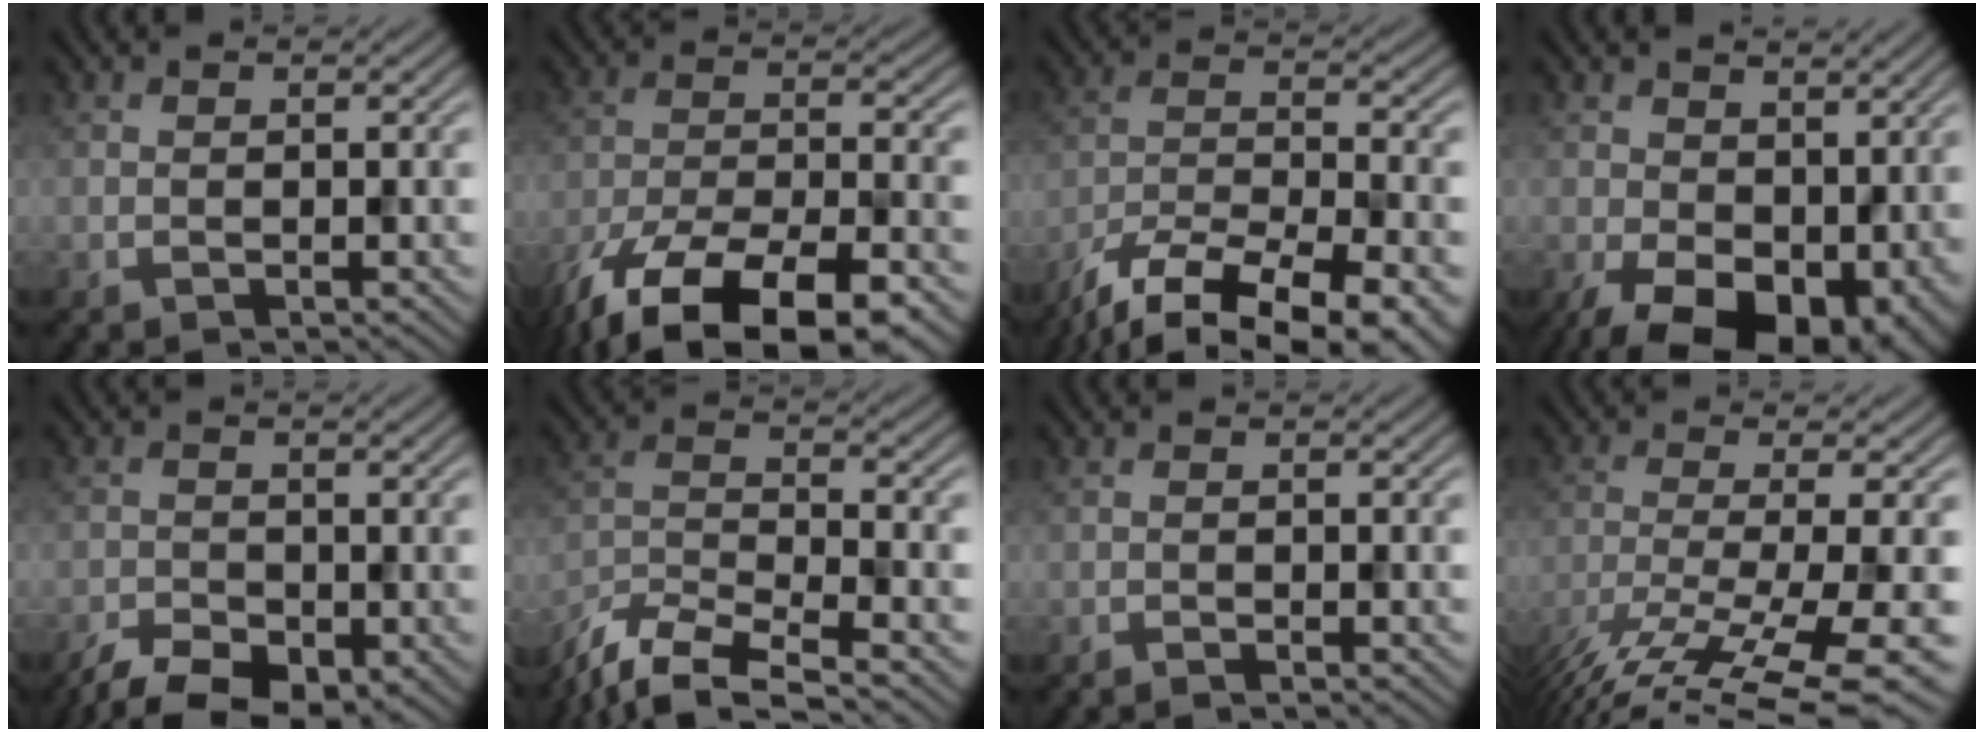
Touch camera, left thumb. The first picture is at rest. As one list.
[{"total": 16.4, "force": [-12.0, 5.6, 9.7], "torque": [-0.196, -0.047, -0.184]}, {"total": 15.1, "force": [-11.8, 4.6, 8.3], "torque": [-0.168, -0.036, -0.179]}, {"total": 12.7, "force": [-2.6, 8.1, 9.4], "torque": [-0.168, -0.043, -0.020]}, {"total": 7.2, "force": [-4.8, 3.3, 4.3], "torque": [-0.082, -0.022, -0.080]}, {"total": 9.7, "force": [-7.8, 2.4, 5.3], "torque": [-0.120, -0.013, -0.154]}, {"total": 0.7, "force": [-0.5, 0.0, 0.5], "torque": [-0.011, -0.002, -0.008]}, {"total": 13.7, "force": [-8.9, 2.9, 10.0], "torque": [-0.191, -0.023, -0.131]}]